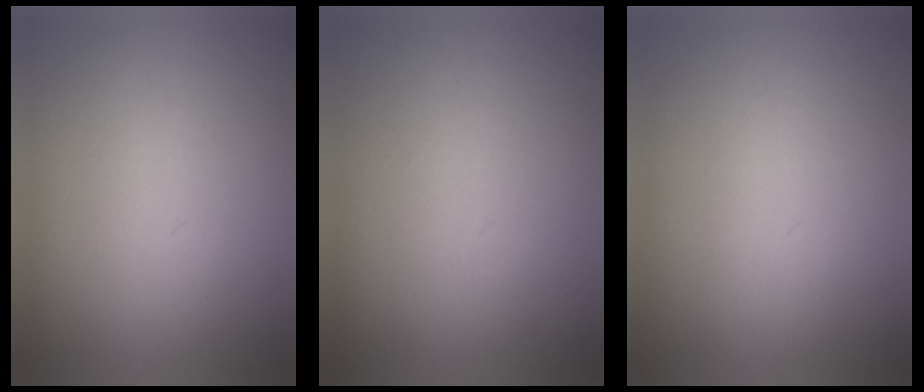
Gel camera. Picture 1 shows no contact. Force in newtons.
{"total": 0.0}
{"total": 1.1}